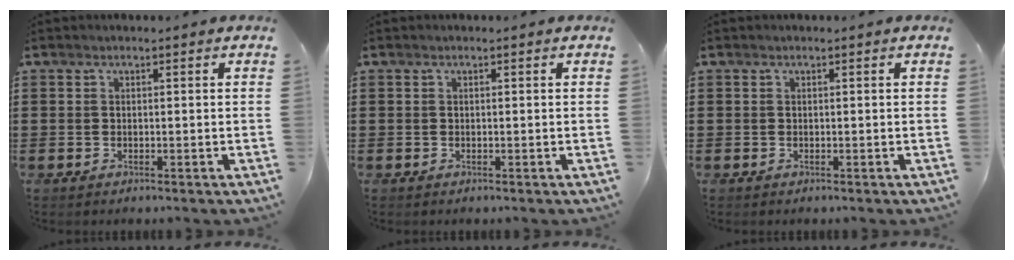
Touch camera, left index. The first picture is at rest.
{"total": 0.0}
{"total": 0.0}